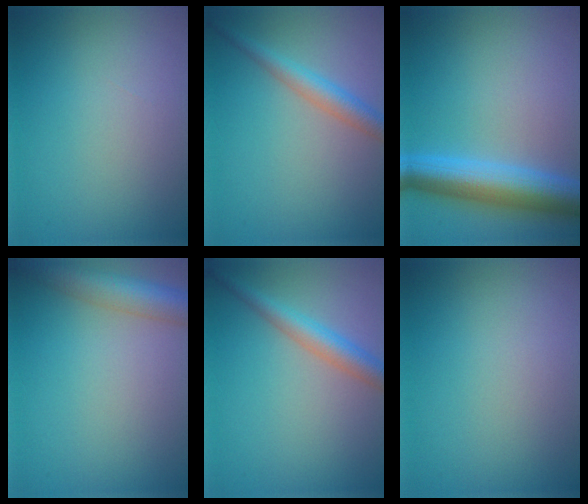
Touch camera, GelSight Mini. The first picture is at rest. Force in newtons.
{"total": 2.9, "press": 2.9, "slide": 0.1}
{"total": 6.7, "press": 6.7, "slide": 0.0}
{"total": 5.1, "press": 5.1, "slide": 0.2}
{"total": 3.3, "press": 3.3, "slide": 0.1}
{"total": 0.0}